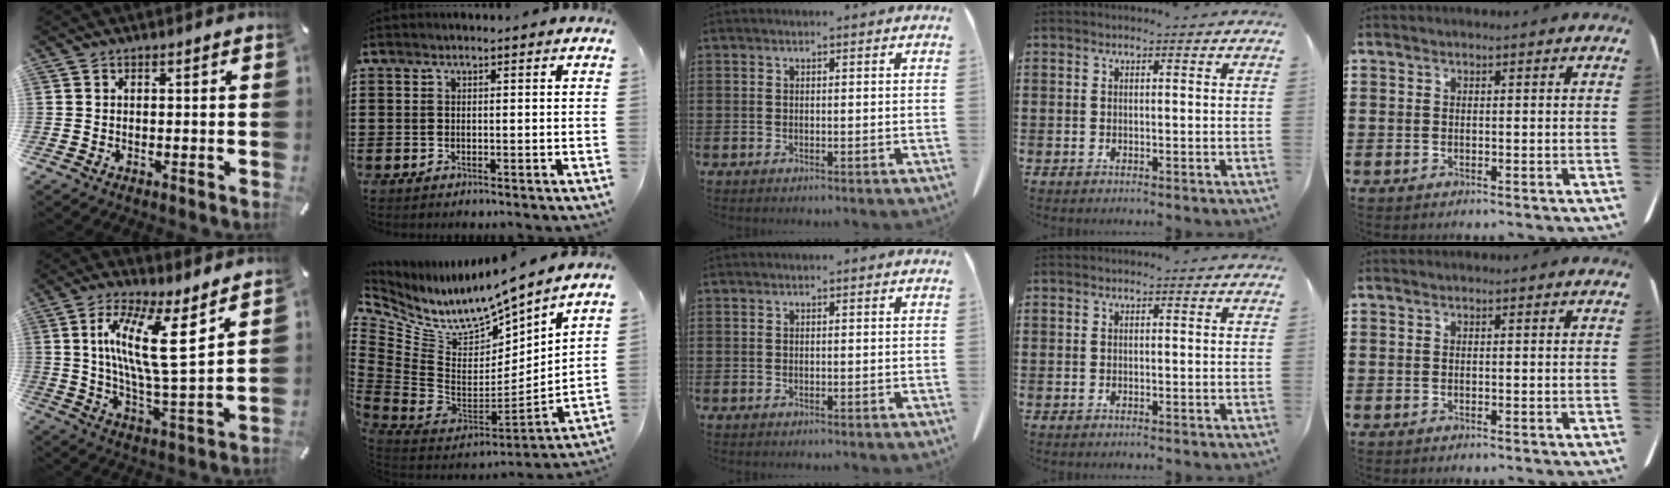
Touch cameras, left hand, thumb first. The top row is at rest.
{"thumb": {"total": 15.6, "force": [6.2, 3.7, 13.8], "torque": [-0.245, -0.022, 0.098]}, "index": {"total": 8.1, "force": [7.0, 2.8, 3.1], "torque": [-0.100, -0.069, 0.118]}}